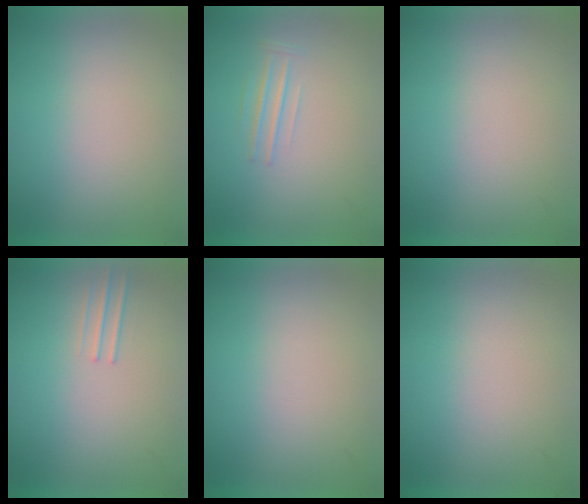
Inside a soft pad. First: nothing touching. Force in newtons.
{"total": 1.1}
{"total": 0.0}
{"total": 1.1}
{"total": 1.5}
{"total": 0.0}